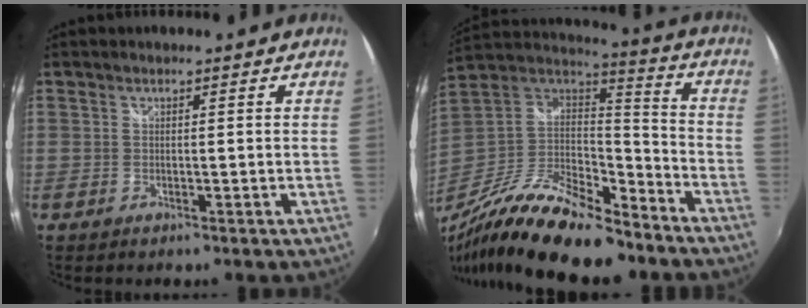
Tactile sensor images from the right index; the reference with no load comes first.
{"total": 25.7, "force": [-18.7, 7.4, 16.1], "torque": [-0.311, -0.039, -0.318]}